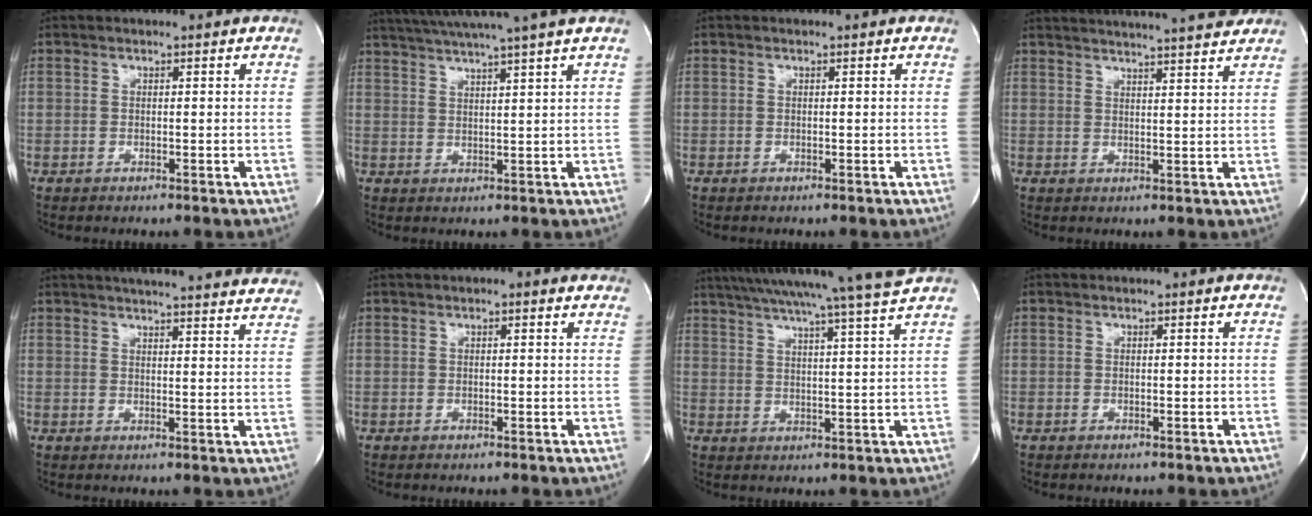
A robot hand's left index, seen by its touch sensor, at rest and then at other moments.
{"total": 12.8, "force": [11.0, -1.9, 6.4], "torque": [-0.110, -0.001, 0.153]}
{"total": 0.0}
{"total": 16.8, "force": [15.6, 0.3, 6.3], "torque": [-0.102, 0.000, 0.202]}
{"total": 25.9, "force": [23.8, 2.8, 9.7], "torque": [-0.149, -0.031, 0.280]}
{"total": 2.2, "force": [1.5, 0.5, 1.6], "torque": [-0.022, 0.016, 0.016]}
{"total": 19.5, "force": [17.2, -2.6, 8.8], "torque": [-0.154, -0.031, 0.238]}
{"total": 0.0}